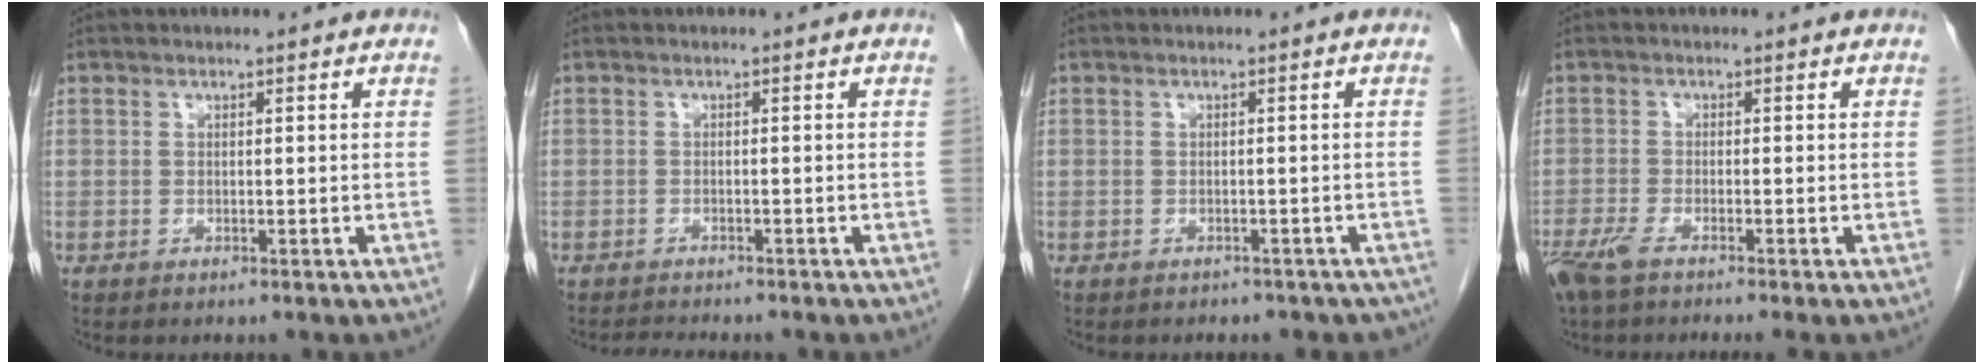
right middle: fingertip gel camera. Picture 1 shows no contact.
{"total": 2.9, "force": [-2.7, 0.2, 1.1], "torque": [-0.018, -0.009, -0.038]}
{"total": 6.6, "force": [-5.6, 3.2, 1.5], "torque": [-0.019, 0.001, -0.050]}
{"total": 4.8, "force": [-3.6, 0.2, 3.2], "torque": [-0.059, -0.012, -0.067]}